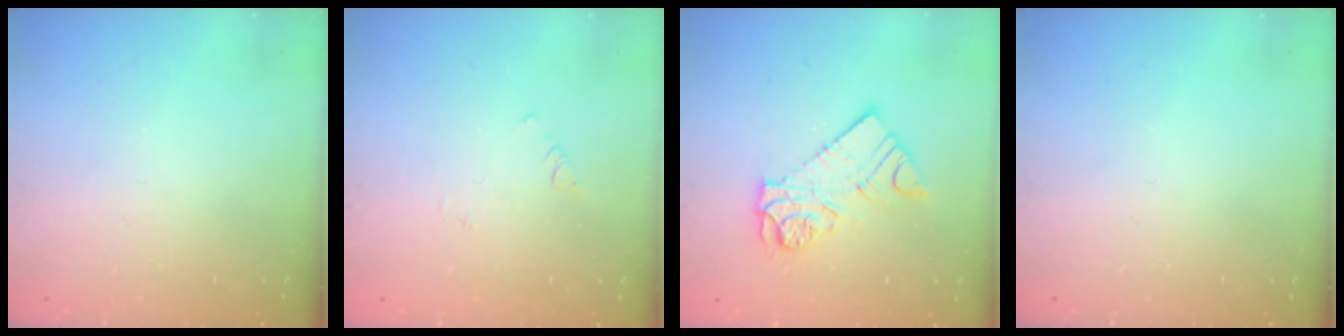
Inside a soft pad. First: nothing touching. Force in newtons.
{"total": 1.8, "press": 1.7, "slide": 0.4}
{"total": 11.5, "press": 11.4, "slide": 1.3}
{"total": 0.0}